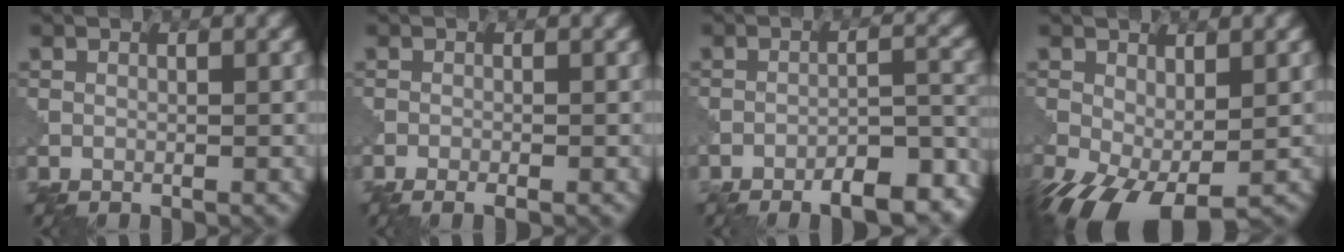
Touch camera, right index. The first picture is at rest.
{"total": 1.5, "force": [-1.1, 0.3, 1.0], "torque": [-0.002, 0.001, -0.017]}
{"total": 7.6, "force": [-6.6, 1.7, 3.3], "torque": [-0.049, 0.005, -0.081]}
{"total": 6.7, "force": [-3.3, 3.2, 4.9], "torque": [-0.113, -0.039, -0.035]}